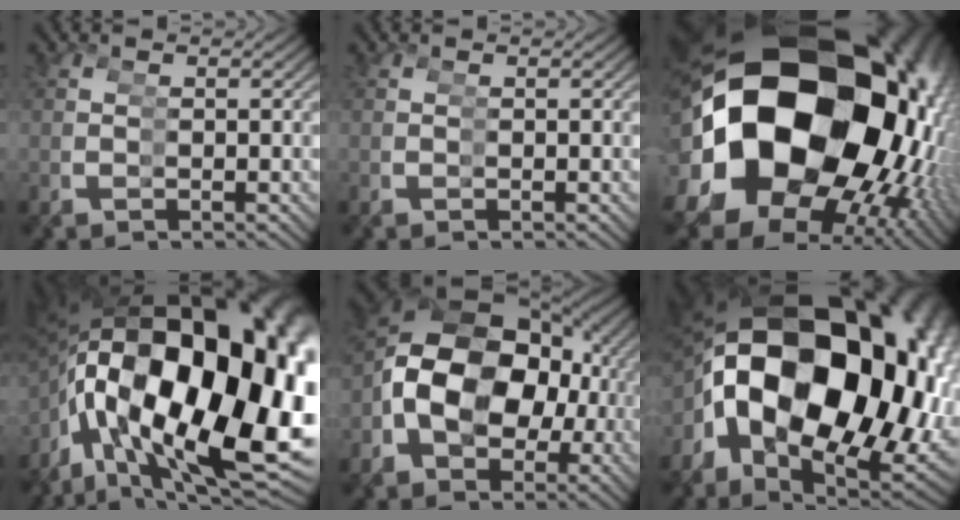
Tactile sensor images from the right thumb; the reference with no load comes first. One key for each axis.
{"total": 0.0}
{"total": 30.5, "fx": 1.3, "fy": 20.1, "fz": 22.9, "tx": -0.402, "ty": -0.031, "tz": 0.038}
{"total": 30.2, "fx": 1.8, "fy": 18.2, "fz": 24.0, "tx": -0.400, "ty": -0.030, "tz": 0.062}
{"total": 19.8, "fx": -1.4, "fy": 14.8, "fz": 13.0, "tx": -0.263, "ty": -0.044, "tz": -0.005}
{"total": 27.4, "fx": 1.7, "fy": 17.7, "fz": 20.9, "tx": -0.372, "ty": -0.015, "tz": 0.045}